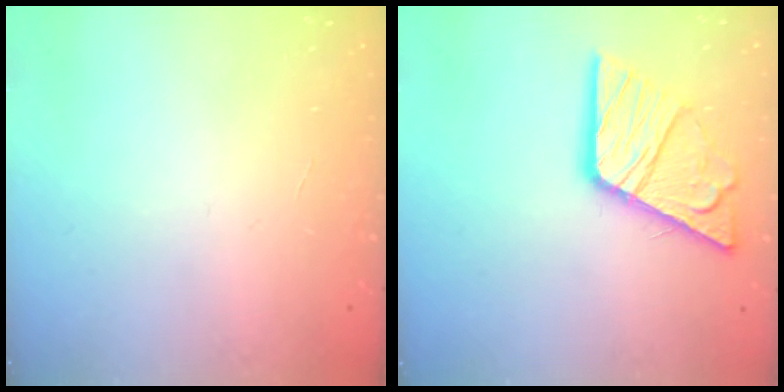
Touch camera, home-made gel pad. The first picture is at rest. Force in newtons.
{"total": 17.5, "press": 17.4, "slide": 2.1}